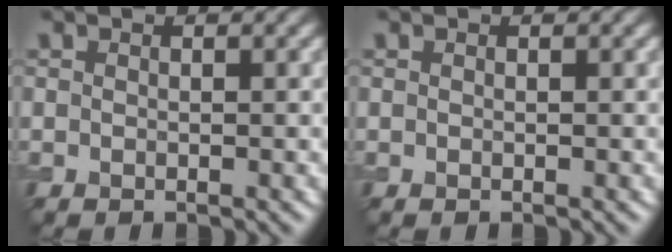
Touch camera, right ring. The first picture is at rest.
{"total": 0.0}